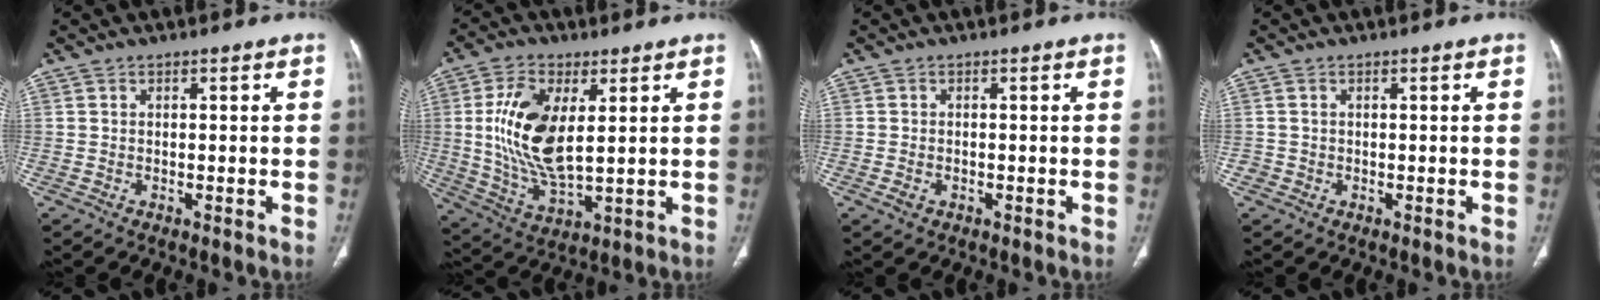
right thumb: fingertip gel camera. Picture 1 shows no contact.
{"total": 14.8, "force": [2.7, 6.9, 12.8], "torque": [-0.255, -0.019, 0.060]}
{"total": 1.7, "force": [-0.6, 1.2, 1.0], "torque": [-0.024, 0.006, -0.007]}
{"total": 1.0, "force": [-0.3, 0.9, 0.1], "torque": [0.003, 0.005, -0.007]}